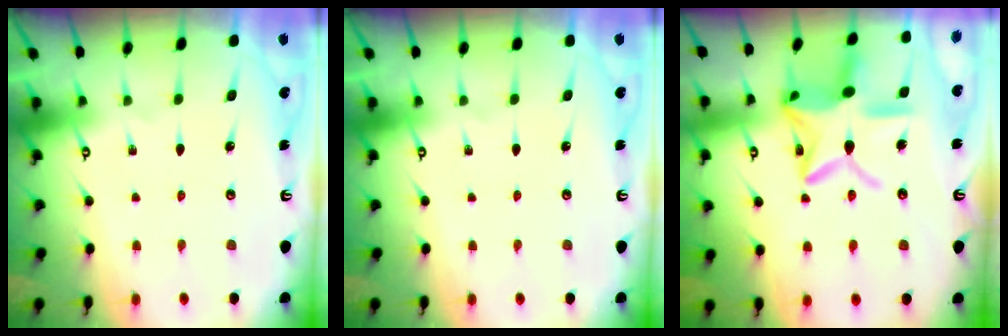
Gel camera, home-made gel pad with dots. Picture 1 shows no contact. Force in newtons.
{"total": 0.0}
{"total": 17.6, "press": 17.6, "slide": 1.4}